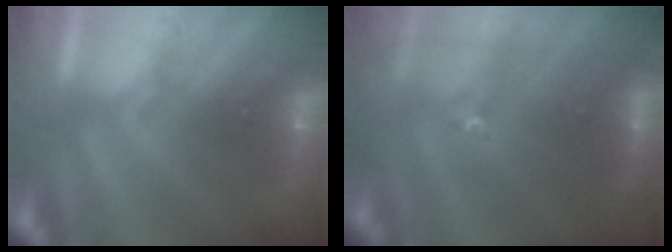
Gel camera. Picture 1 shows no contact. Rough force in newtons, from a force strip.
{"total": 4.5}